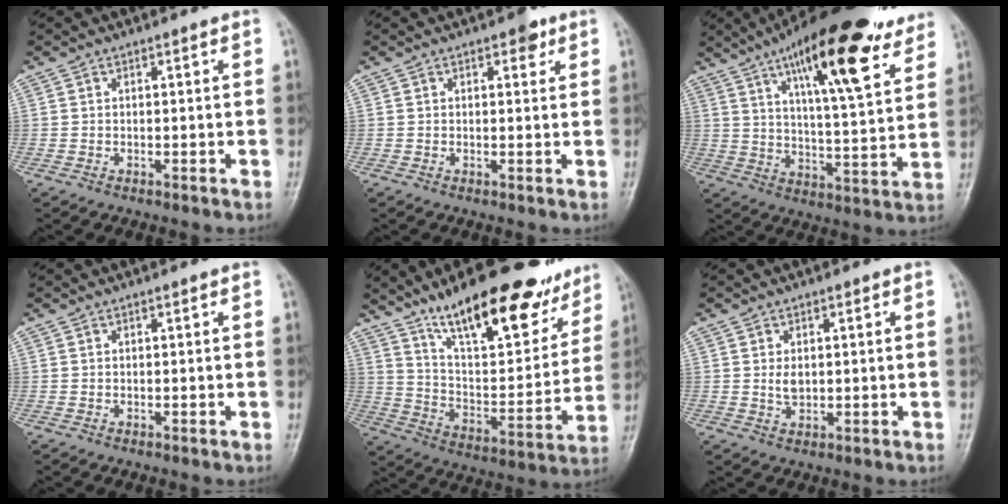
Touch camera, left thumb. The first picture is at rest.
{"total": 2.5, "force": [1.4, 1.4, 1.6], "torque": [-0.008, -0.003, 0.016]}
{"total": 23.1, "force": [13.7, 6.3, 17.5], "torque": [-0.244, -0.042, 0.210]}
{"total": 0.0}
{"total": 25.1, "force": [17.4, 8.5, 16.0], "torque": [-0.191, -0.068, 0.279]}
{"total": 2.6, "force": [0.4, 1.7, 1.8], "torque": [-0.025, -0.005, 0.011]}